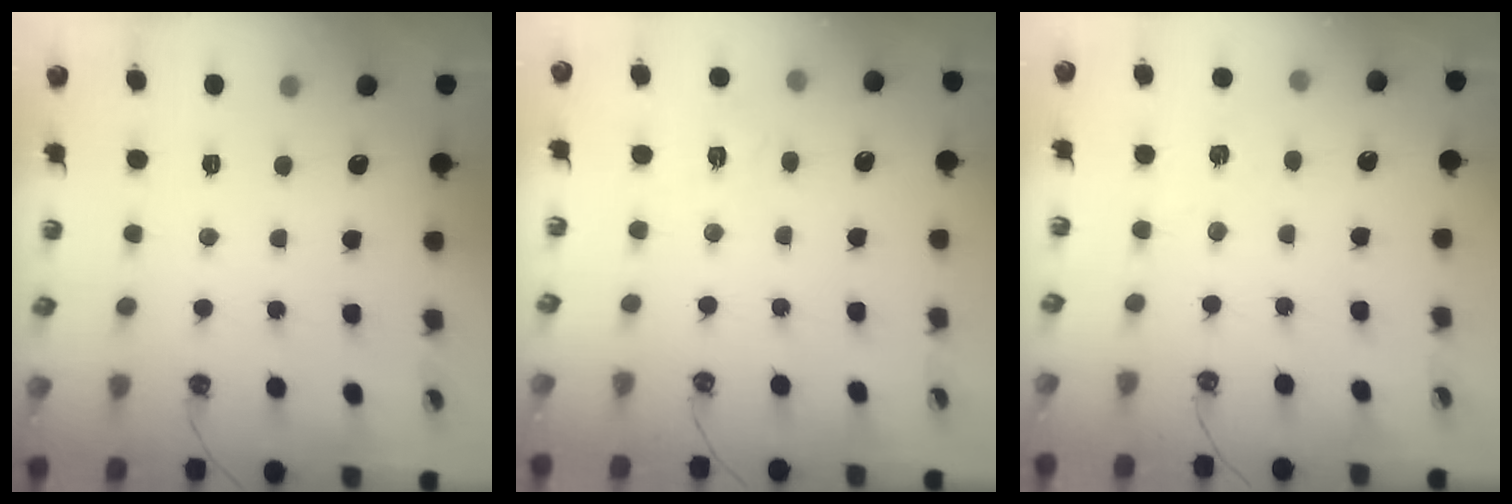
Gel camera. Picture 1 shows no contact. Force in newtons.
{"total": 4.8, "press": 4.7, "slide": 0.6}
{"total": 6.4, "press": 6.4, "slide": 0.5}